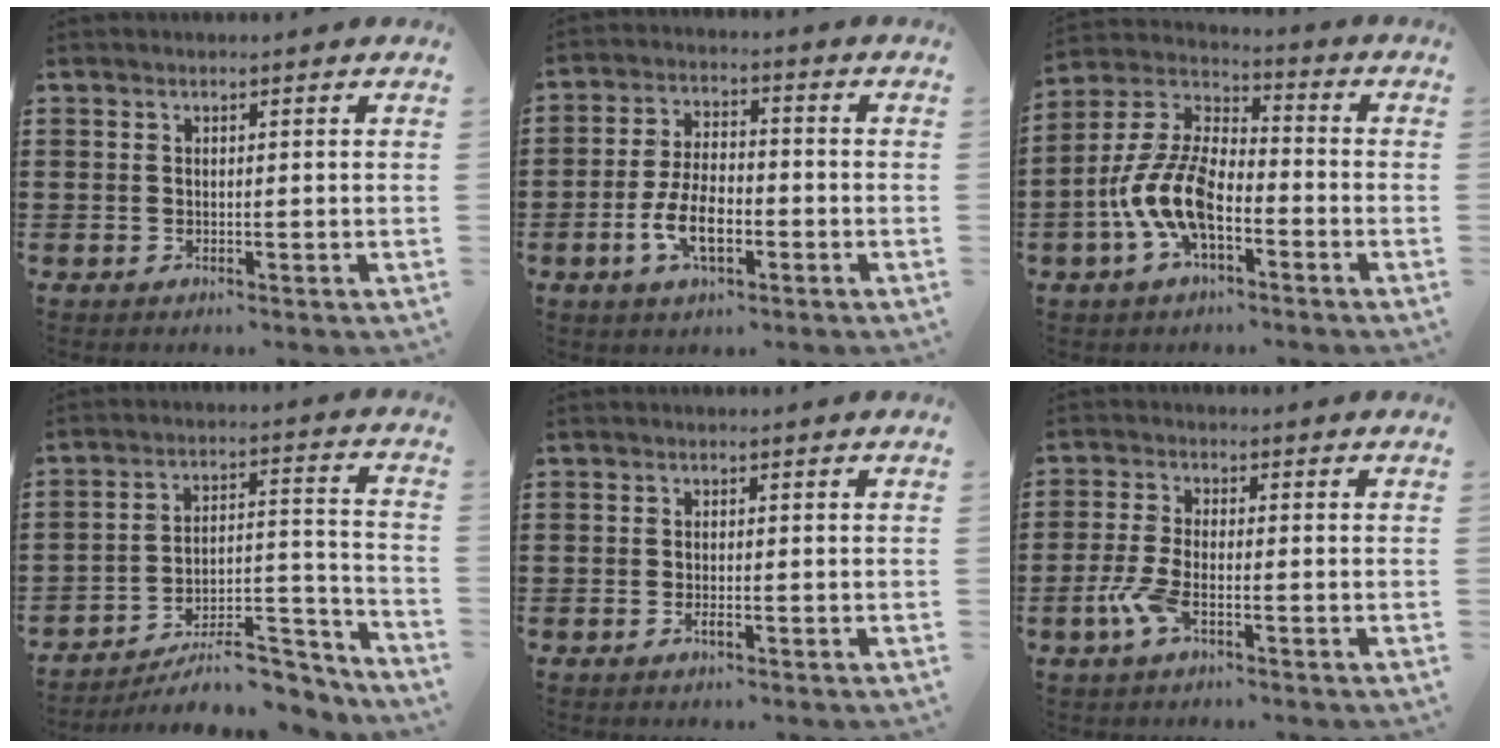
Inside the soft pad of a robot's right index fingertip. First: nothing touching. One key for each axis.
{"total": 7.7, "fx": -2.8, "fy": 3.5, "fz": 6.3, "tx": -0.145, "ty": -0.005, "tz": -0.058}
{"total": 10.7, "fx": -4.4, "fy": 4.9, "fz": 8.4, "tx": -0.213, "ty": -0.006, "tz": -0.091}
{"total": 10.2, "fx": -8.6, "fy": 2.6, "fz": 4.8, "tx": -0.058, "ty": 0.032, "tz": -0.160}
{"total": 1.1, "fx": -0.5, "fy": 0.3, "fz": 0.9, "tx": -0.026, "ty": -0.007, "tz": -0.011}
{"total": 4.7, "fx": -2.4, "fy": 1.1, "fz": 3.9, "tx": -0.100, "ty": -0.010, "tz": -0.050}